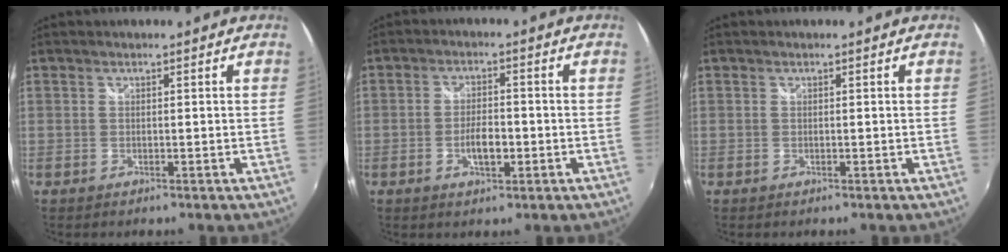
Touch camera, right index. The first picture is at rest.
{"total": 4.8, "force": [-1.6, 2.0, 4.1], "torque": [-0.082, 0.000, -0.025]}
{"total": 0.0}